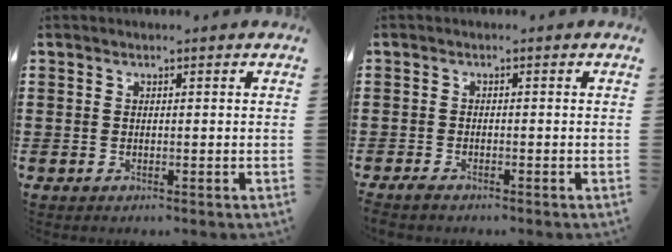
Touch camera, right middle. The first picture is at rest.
{"total": 1.0, "force": [-0.9, 0.3, 0.3], "torque": [-0.017, -0.005, -0.021]}